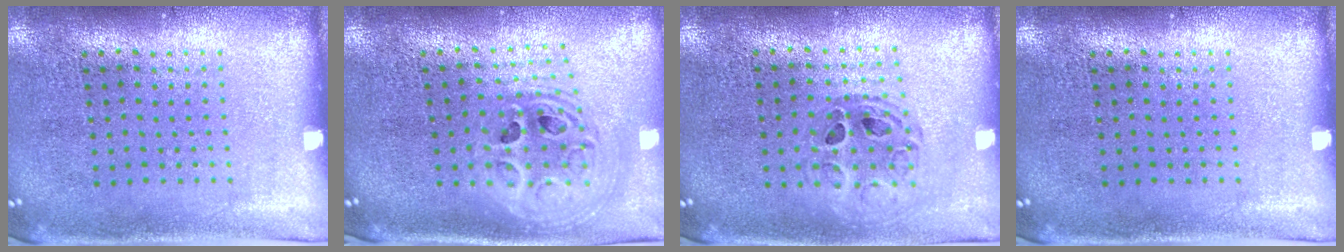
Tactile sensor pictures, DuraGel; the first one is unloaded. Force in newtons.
{"total": 2.3, "press": 1.8, "slide": 1.5}
{"total": 0.8, "press": 0.8, "slide": 0.1}
{"total": 0.0}